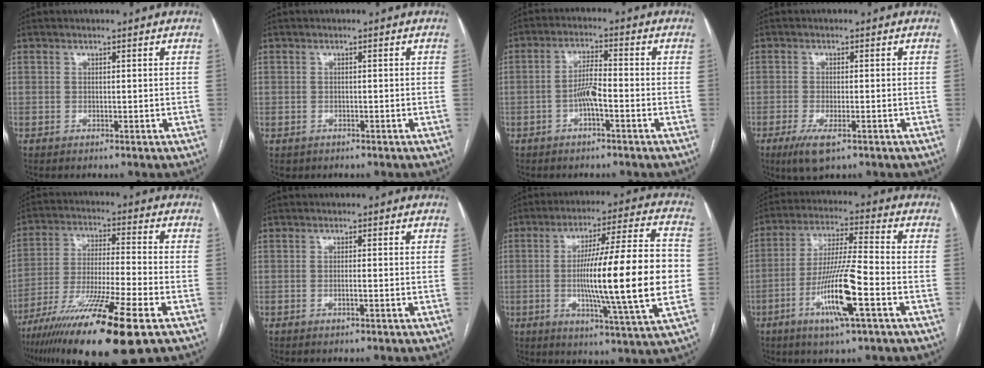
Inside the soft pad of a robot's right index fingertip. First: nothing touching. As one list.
[{"total": 1.3, "force": [-0.6, 1.1, 0.1], "torque": [-0.010, 0.004, -0.003]}, {"total": 4.4, "force": [-1.5, 0.8, 4.0], "torque": [-0.082, 0.009, -0.028]}, {"total": 4.8, "force": [-2.7, 1.2, 3.8], "torque": [-0.076, -0.012, -0.043]}, {"total": 19.0, "force": [-11.0, 0.7, 15.4], "torque": [-0.270, -0.049, -0.192]}, {"total": 0.8, "force": [-0.3, -0.1, 0.7], "torque": [-0.014, 0.001, -0.004]}, {"total": 21.1, "force": [-1.9, 0.2, 21.0], "torque": [-0.314, 0.006, -0.034]}, {"total": 12.5, "force": [-4.7, 0.1, 11.6], "torque": [-0.226, -0.011, -0.089]}]